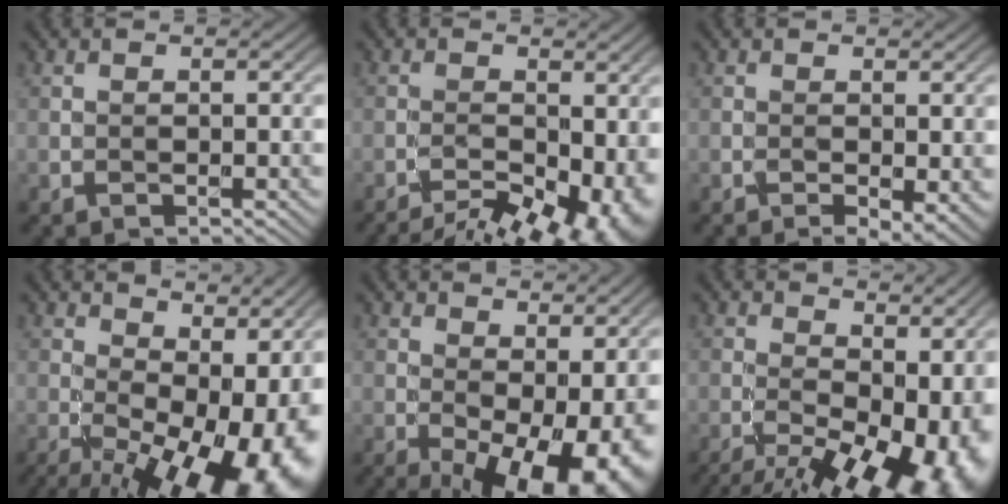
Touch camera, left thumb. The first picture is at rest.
{"total": 13.0, "force": [-6.8, 6.1, 9.2], "torque": [-0.117, -0.029, -0.077]}
{"total": 3.7, "force": [-1.2, 1.1, 3.3], "torque": [-0.053, -0.010, -0.014]}
{"total": 18.6, "force": [-1.8, 9.1, 16.2], "torque": [-0.190, -0.011, 0.009]}
{"total": 15.2, "force": [-3.0, 7.5, 12.9], "torque": [-0.173, -0.020, -0.018]}
{"total": 17.8, "force": [-5.7, 8.7, 14.4], "torque": [-0.203, -0.022, -0.055]}